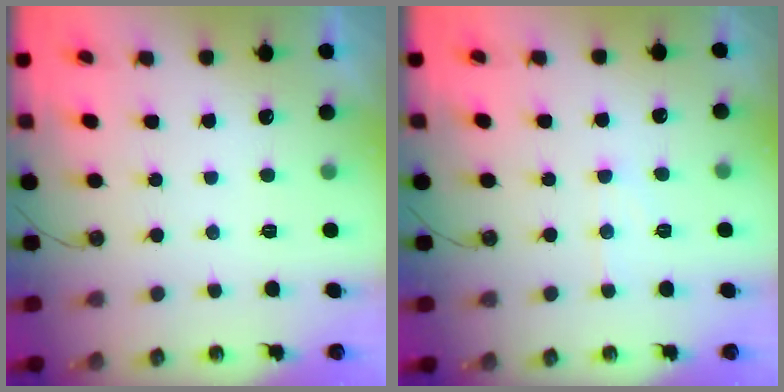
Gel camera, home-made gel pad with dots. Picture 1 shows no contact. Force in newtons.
{"total": 6.4, "press": 6.4, "slide": 0.6}